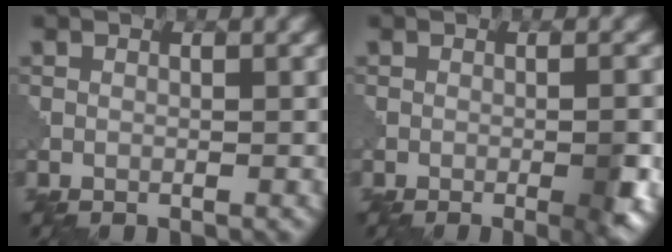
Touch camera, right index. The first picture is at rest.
{"total": 3.4, "force": [-1.2, 0.7, 3.1], "torque": [-0.049, -0.003, -0.017]}